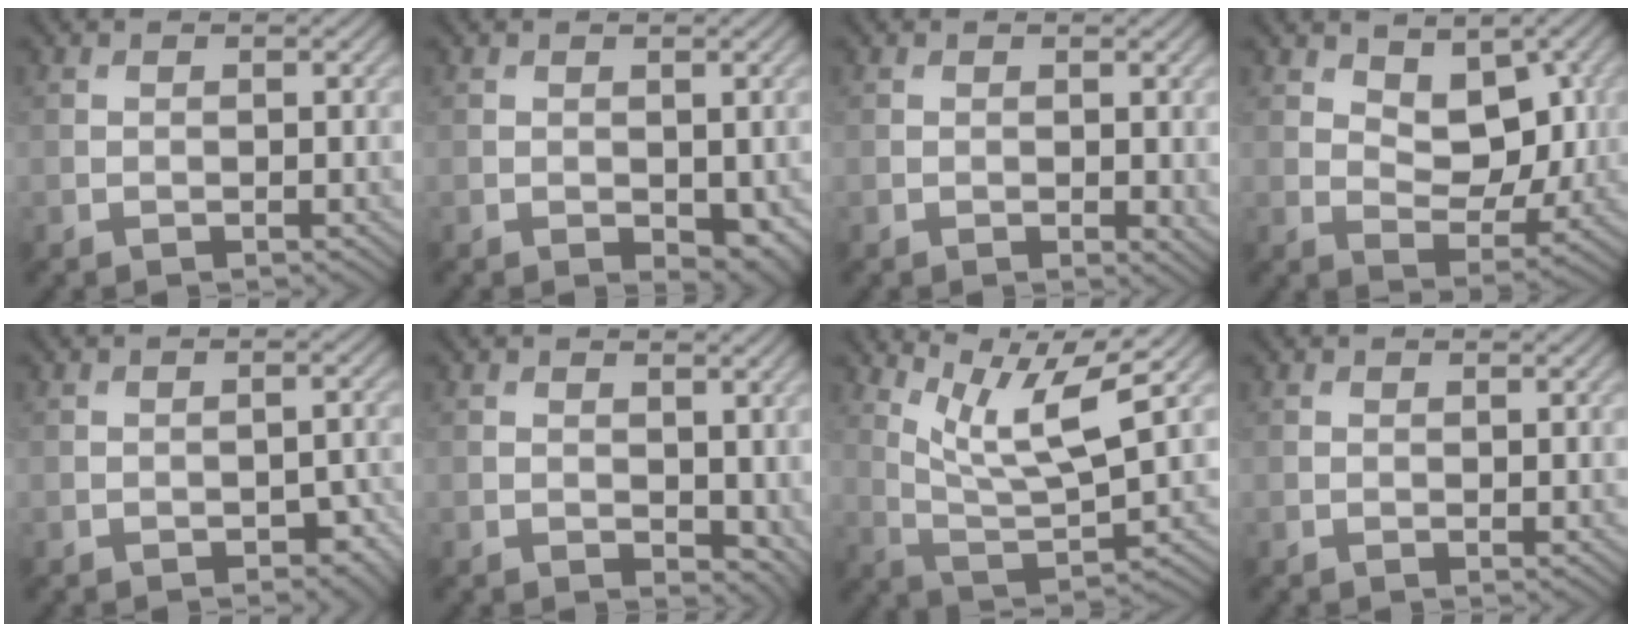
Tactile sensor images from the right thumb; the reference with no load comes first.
{"total": 3.0, "force": [-0.4, 1.8, 2.4], "torque": [-0.034, -0.013, 0.000]}
{"total": 1.4, "force": [0.1, 0.8, 1.2], "torque": [-0.013, -0.007, 0.004]}
{"total": 6.9, "force": [3.4, 4.0, 4.5], "torque": [-0.080, -0.010, 0.049]}
{"total": 3.1, "force": [-1.6, 1.7, 2.0], "torque": [-0.024, -0.004, -0.017]}
{"total": 3.7, "force": [1.2, 2.4, 2.6], "torque": [-0.039, -0.009, 0.029]}
{"total": 10.1, "force": [5.8, 2.2, 7.9], "torque": [-0.165, 0.000, 0.116]}
{"total": 0.6, "force": [0.4, 0.2, 0.4], "torque": [-0.005, -0.001, 0.007]}